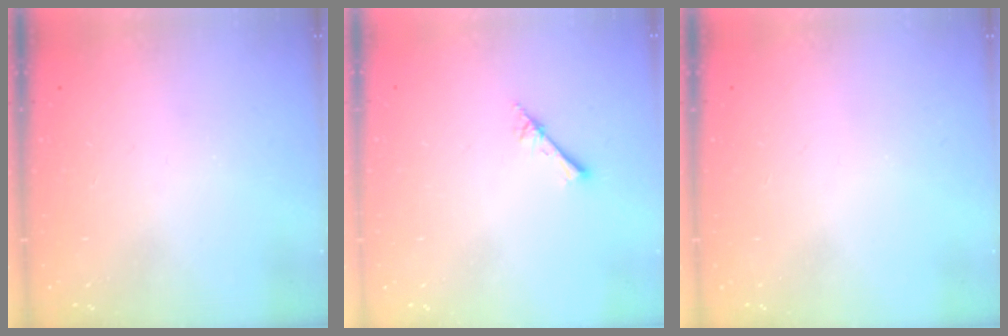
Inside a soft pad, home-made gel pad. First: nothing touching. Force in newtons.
{"total": 2.4, "press": 2.4, "slide": 0.3}
{"total": 0.0}